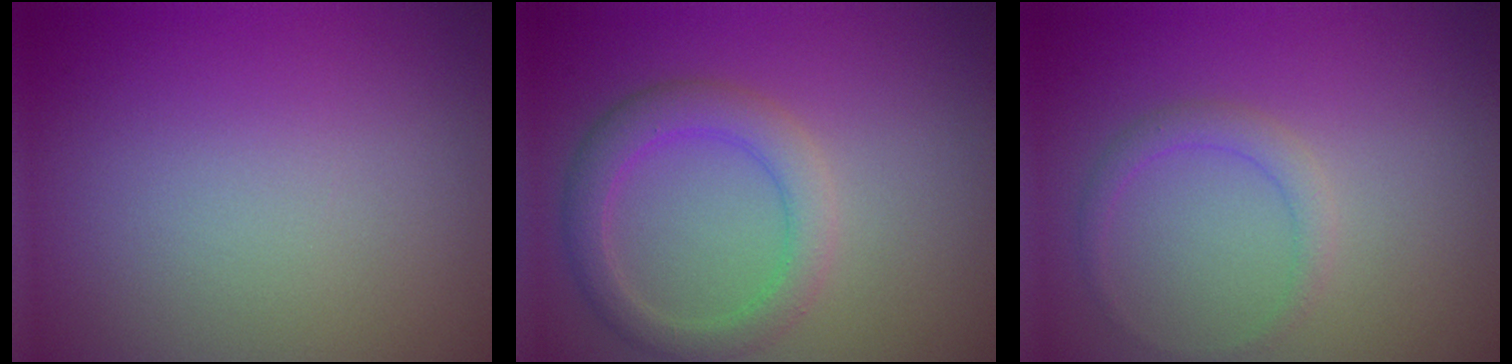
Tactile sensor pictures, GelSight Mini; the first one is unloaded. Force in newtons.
{"total": 3.7, "press": 3.7, "slide": 0.1}
{"total": 1.5, "press": 1.5, "slide": 0.0}